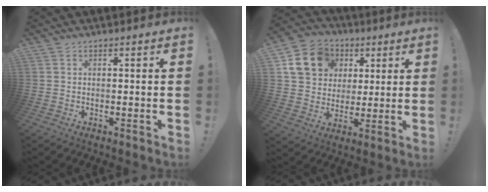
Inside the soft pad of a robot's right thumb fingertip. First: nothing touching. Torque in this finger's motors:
{"motor_torque": [1.49, 2.25, 0.16, -0.01, 0.06]}